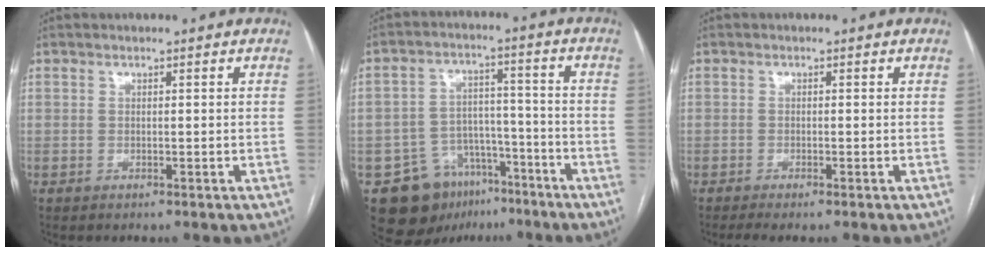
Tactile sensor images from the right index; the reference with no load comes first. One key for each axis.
{"total": 12.2, "fx": -7.3, "fy": 8.7, "fz": 4.5, "tx": -0.068, "ty": 0.036, "tz": -0.107}
{"total": 2.2, "fx": -1.6, "fy": 0.0, "fz": 1.5, "tx": -0.023, "ty": -0.003, "tz": -0.029}